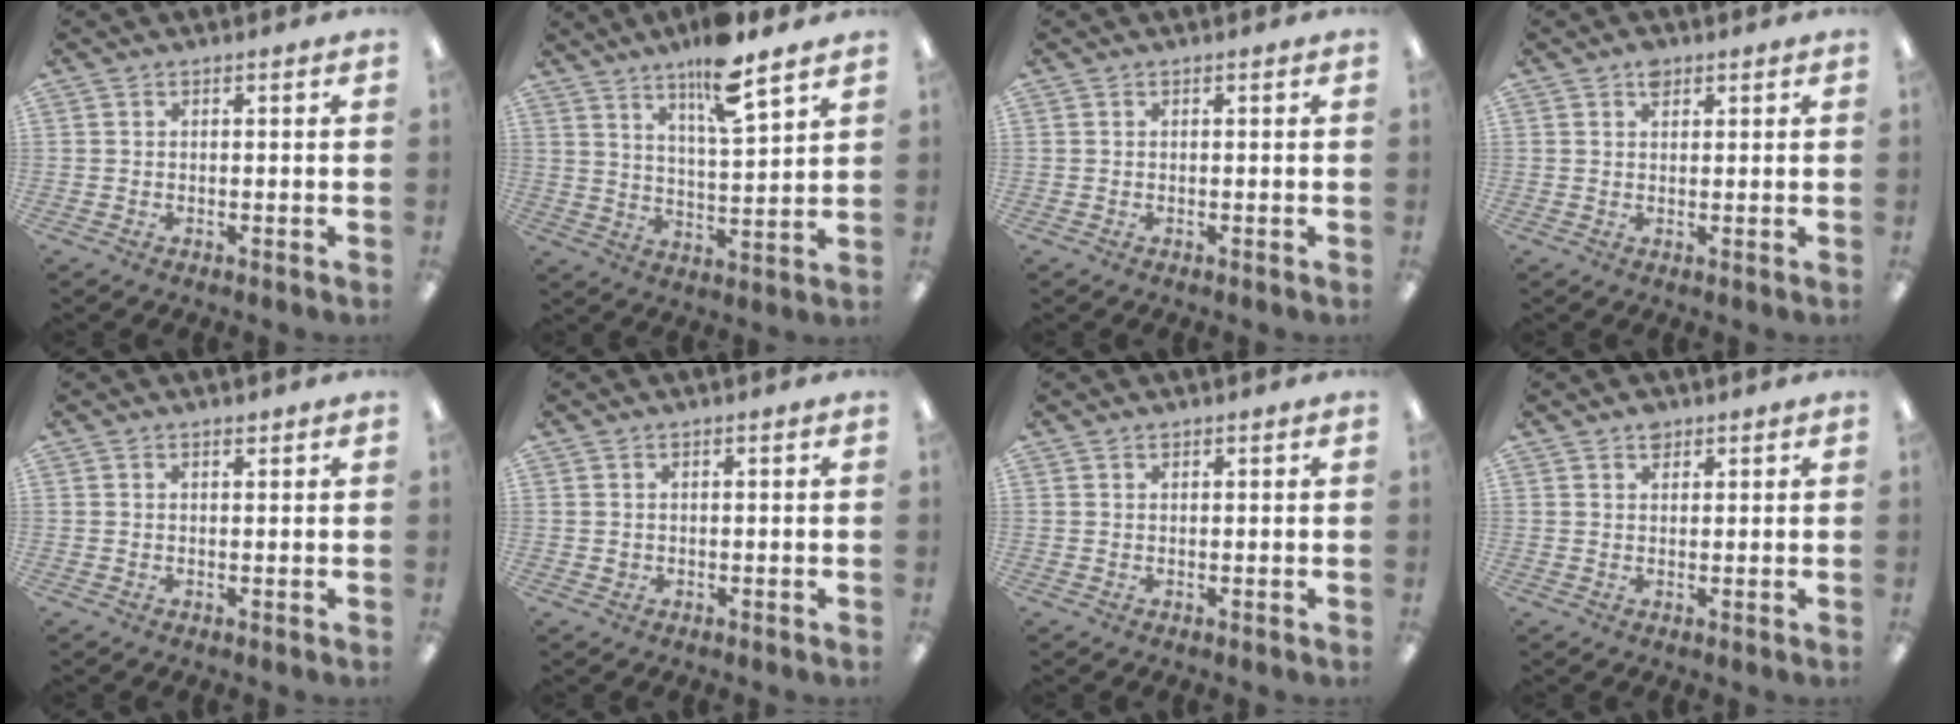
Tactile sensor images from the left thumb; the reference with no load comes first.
{"total": 11.7, "force": [9.0, 1.8, 7.3], "torque": [-0.117, -0.055, 0.149]}
{"total": 0.0}
{"total": 2.7, "force": [1.8, 1.4, 1.3], "torque": [-0.012, -0.005, 0.030]}
{"total": 1.0, "force": [0.9, 0.2, 0.3], "torque": [-0.007, 0.000, 0.017]}
{"total": 0.8, "force": [0.4, 0.6, 0.2], "torque": [-0.005, 0.003, 0.007]}
{"total": 0.8, "force": [0.7, 0.2, 0.1], "torque": [-0.003, 0.000, 0.014]}
{"total": 2.4, "force": [1.9, 1.3, 0.7], "torque": [-0.008, -0.003, 0.033]}